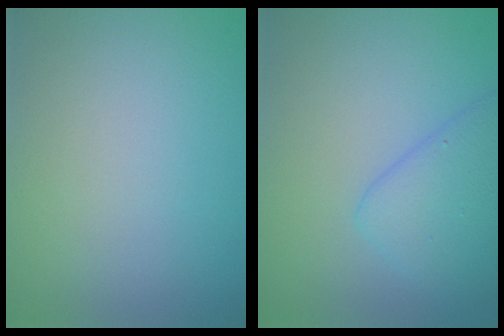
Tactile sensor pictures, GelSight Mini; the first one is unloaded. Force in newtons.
{"total": 3.9, "press": 3.9, "slide": 0.3}